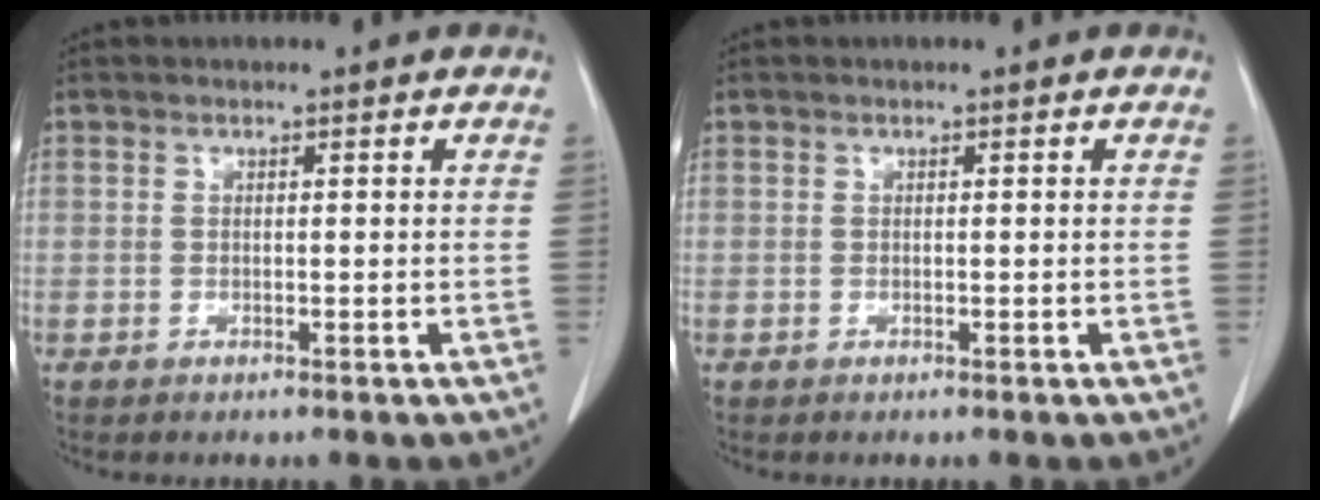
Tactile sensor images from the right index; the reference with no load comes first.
{"total": 0.0}